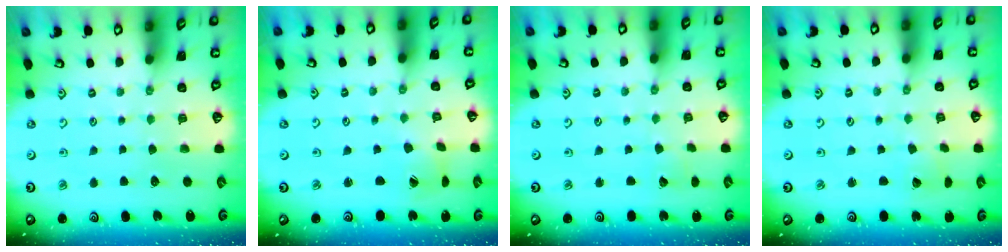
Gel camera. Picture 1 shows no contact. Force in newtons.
{"total": 2.5, "press": 2.5, "slide": 0.4}
{"total": 2.7, "press": 2.6, "slide": 0.3}
{"total": 1.8, "press": 1.7, "slide": 0.3}